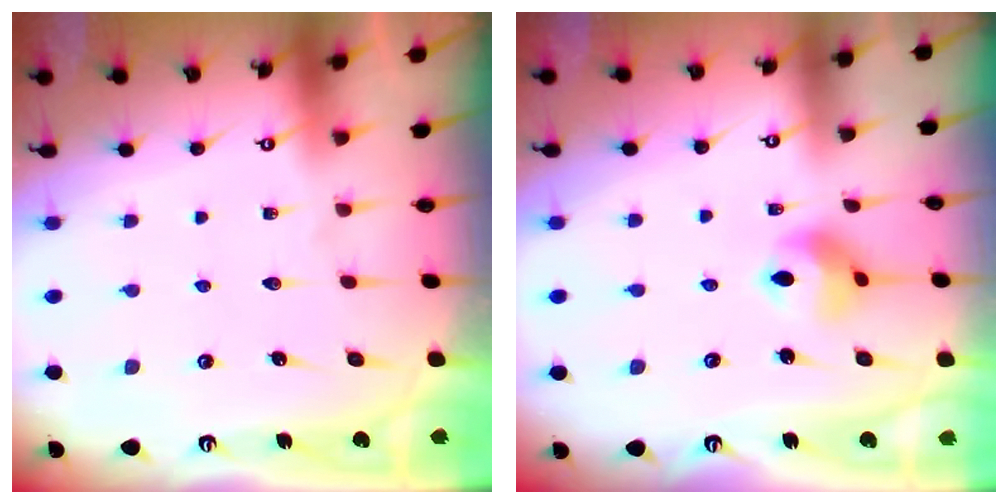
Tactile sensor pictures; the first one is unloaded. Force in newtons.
{"total": 7.5, "press": 7.5, "slide": 0.2}